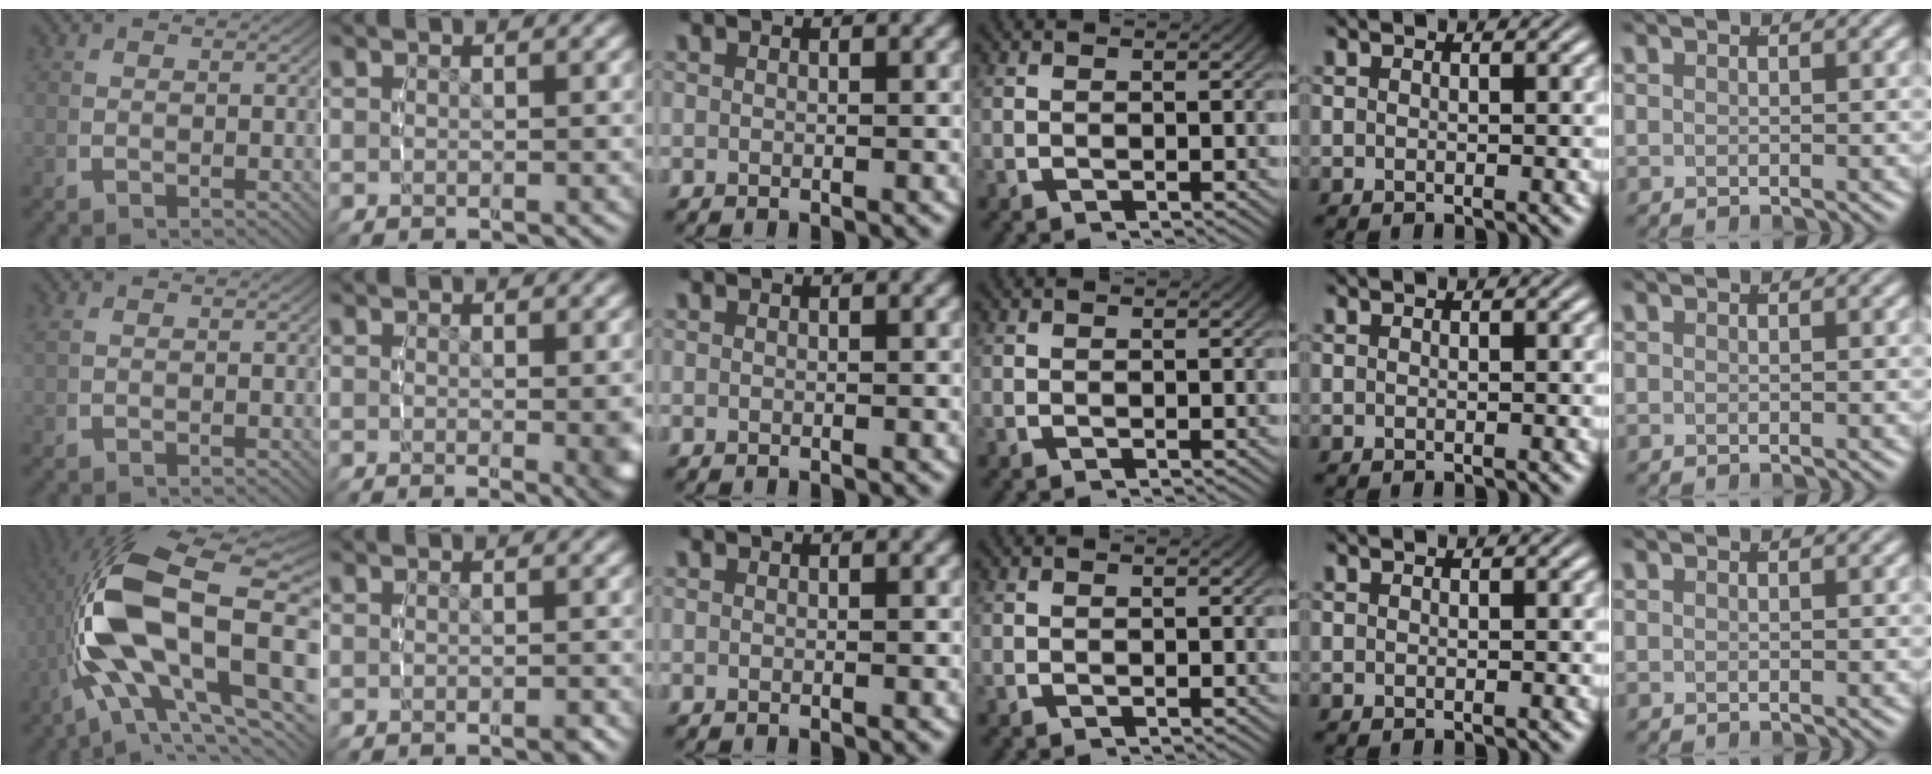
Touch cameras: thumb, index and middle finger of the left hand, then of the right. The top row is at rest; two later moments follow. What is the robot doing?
{"motion": "lift_and_place", "object": "button"}